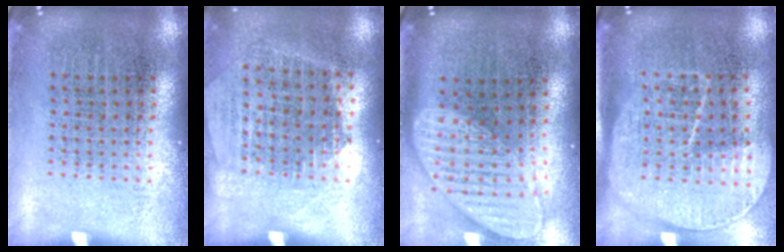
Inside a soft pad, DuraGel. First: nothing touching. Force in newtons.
{"total": 1.3, "press": 1.2, "slide": 0.6}
{"total": 2.0, "press": 1.5, "slide": 1.3}
{"total": 1.8, "press": 1.4, "slide": 1.0}